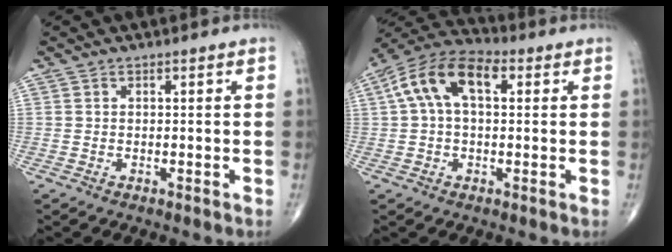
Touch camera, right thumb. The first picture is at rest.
{"total": 12.4, "force": [2.9, 6.9, 9.9], "torque": [-0.187, 0.038, 0.045]}